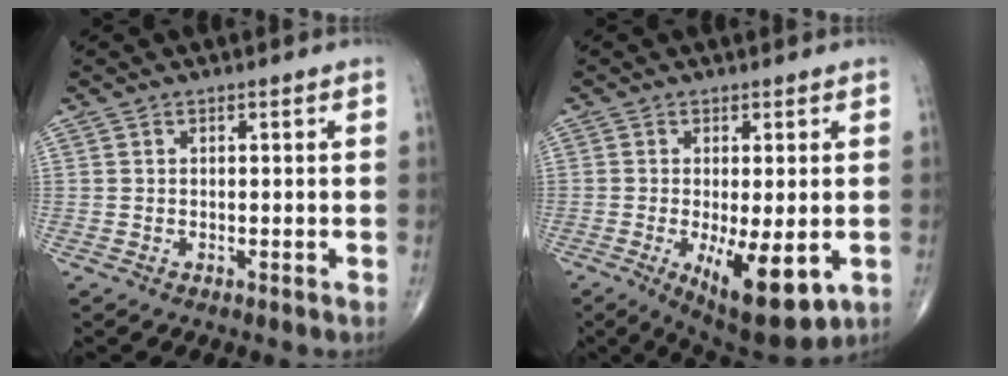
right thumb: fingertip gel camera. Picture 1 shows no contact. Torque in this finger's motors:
{"motor_torque": [-0.20, 0.51, 0.37, 0.07, 0.25]}